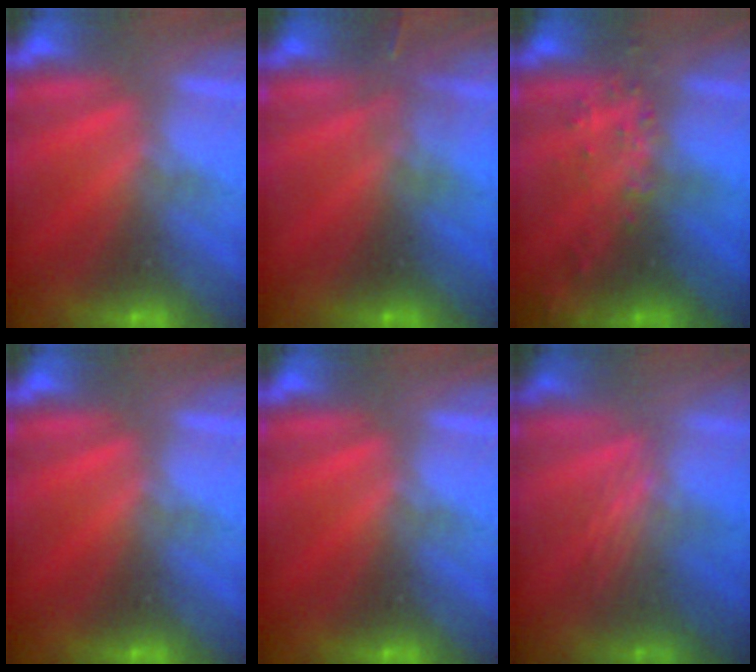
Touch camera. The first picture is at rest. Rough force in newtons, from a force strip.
{"total": 2.8}
{"total": 2.8}
{"total": 0.0}
{"total": 0.0}
{"total": 2.4}